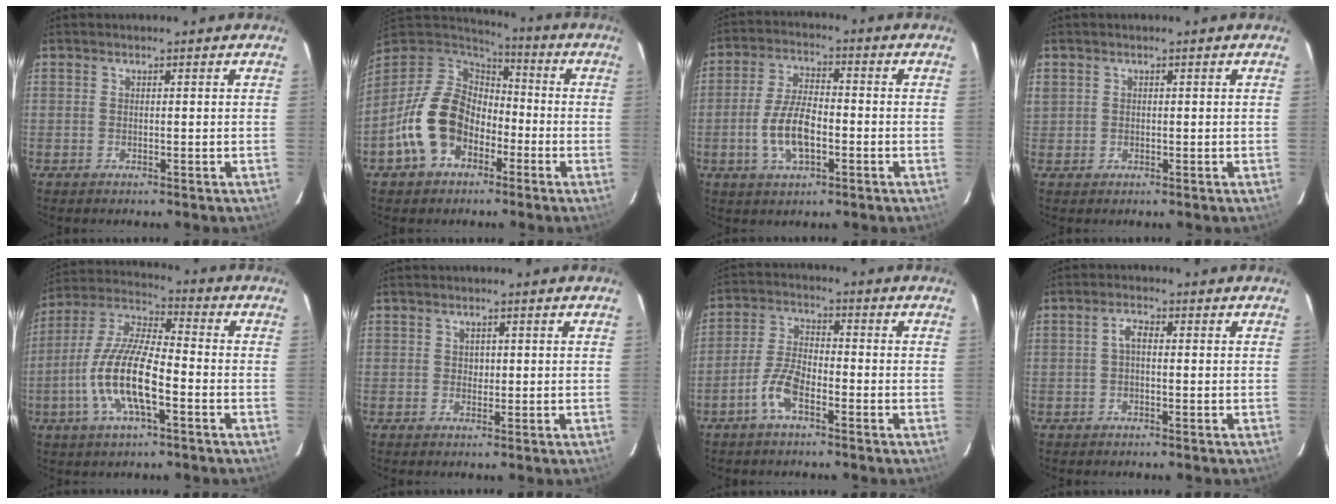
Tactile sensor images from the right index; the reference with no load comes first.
{"total": 14.9, "force": [-5.7, 11.0, 8.2], "torque": [-0.183, 0.016, -0.091]}
{"total": 9.2, "force": [-2.6, 4.1, 7.8], "torque": [-0.159, 0.001, -0.047]}
{"total": 1.6, "force": [0.5, 1.5, 0.3], "torque": [0.001, 0.004, 0.008]}
{"total": 14.7, "force": [-4.8, 4.3, 13.2], "torque": [-0.271, -0.005, -0.097]}
{"total": 0.9, "force": [0.2, 0.9, 0.1], "torque": [0.002, 0.002, 0.005]}
{"total": 6.8, "force": [-3.8, 2.6, 5.0], "torque": [-0.113, 0.008, -0.077]}
{"total": 2.0, "force": [-0.1, 0.9, 1.8], "torque": [-0.038, 0.009, -0.002]}